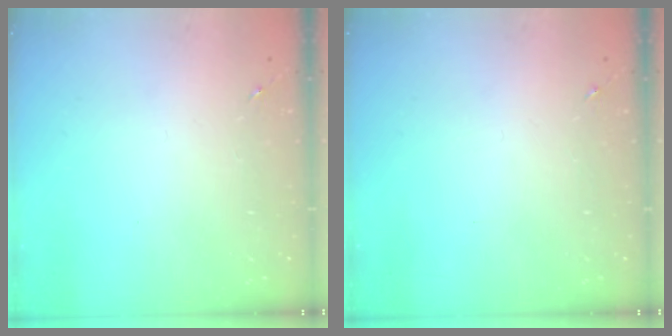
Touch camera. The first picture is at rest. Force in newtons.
{"total": 0.0}